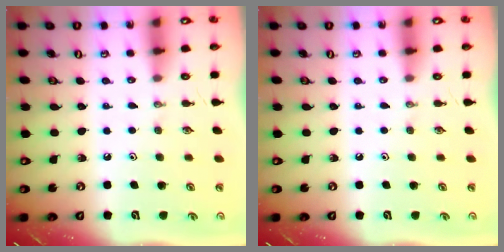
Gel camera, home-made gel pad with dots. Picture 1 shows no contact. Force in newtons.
{"total": 0.0}